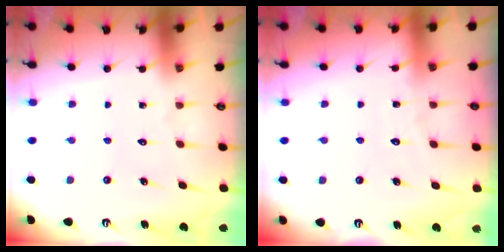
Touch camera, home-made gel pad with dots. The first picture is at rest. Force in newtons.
{"total": 2.3, "press": 2.3, "slide": 0.2}